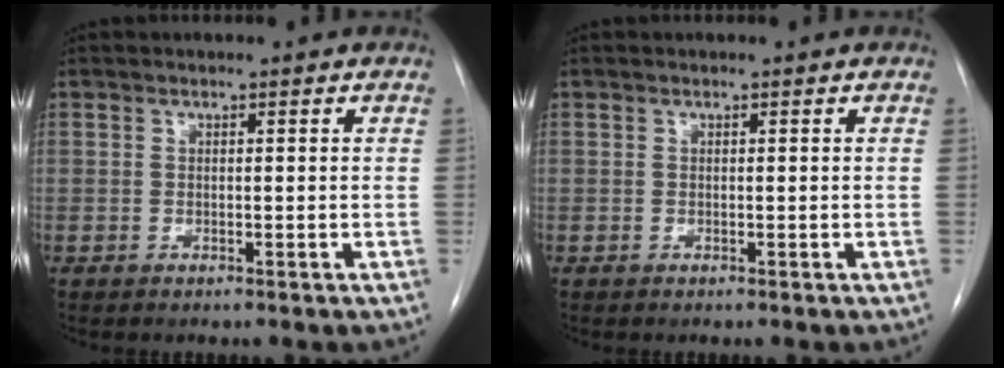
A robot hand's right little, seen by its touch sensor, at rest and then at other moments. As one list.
[{"total": 0.0}]